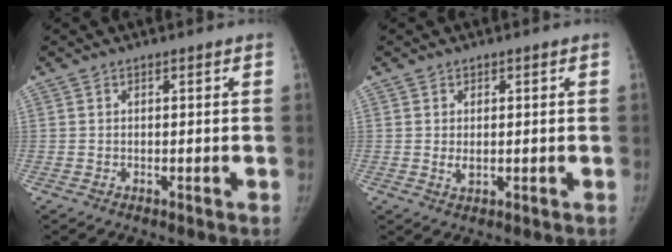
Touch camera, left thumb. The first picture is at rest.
{"total": 1.8, "force": [0.1, 1.2, 1.3], "torque": [-0.017, -0.004, 0.005]}